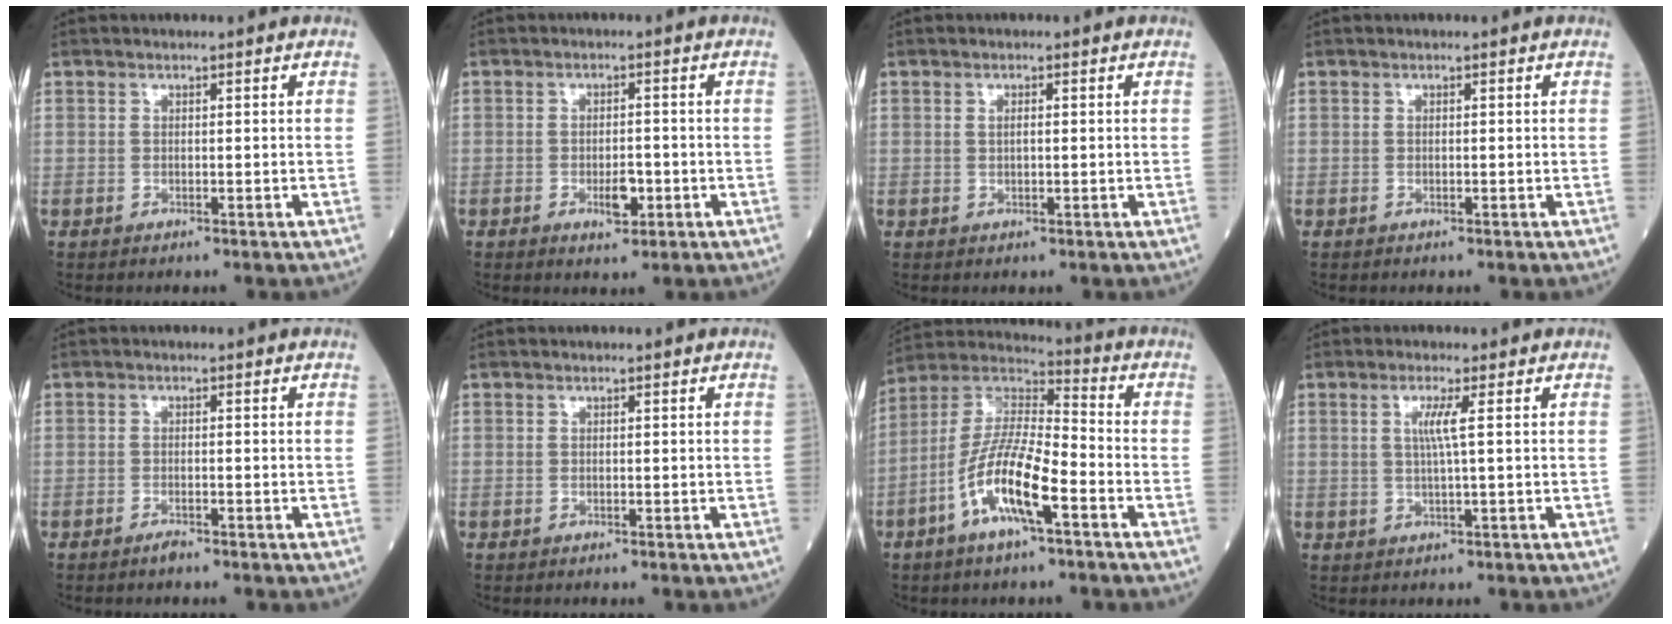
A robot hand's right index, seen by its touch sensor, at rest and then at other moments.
{"total": 3.3, "force": [-1.2, 1.4, 2.7], "torque": [-0.044, 0.002, -0.015]}
{"total": 1.1, "force": [0.2, 0.3, 1.0], "torque": [-0.019, 0.002, 0.004]}
{"total": 0.0}
{"total": 1.0, "force": [-0.8, 0.1, 0.5], "torque": [-0.017, -0.001, -0.012]}
{"total": 0.0}
{"total": 13.2, "force": [-5.5, 2.6, 11.7], "torque": [-0.235, 0.002, -0.106]}
{"total": 3.0, "force": [0.7, -0.6, 2.8], "torque": [-0.059, 0.000, 0.012]}